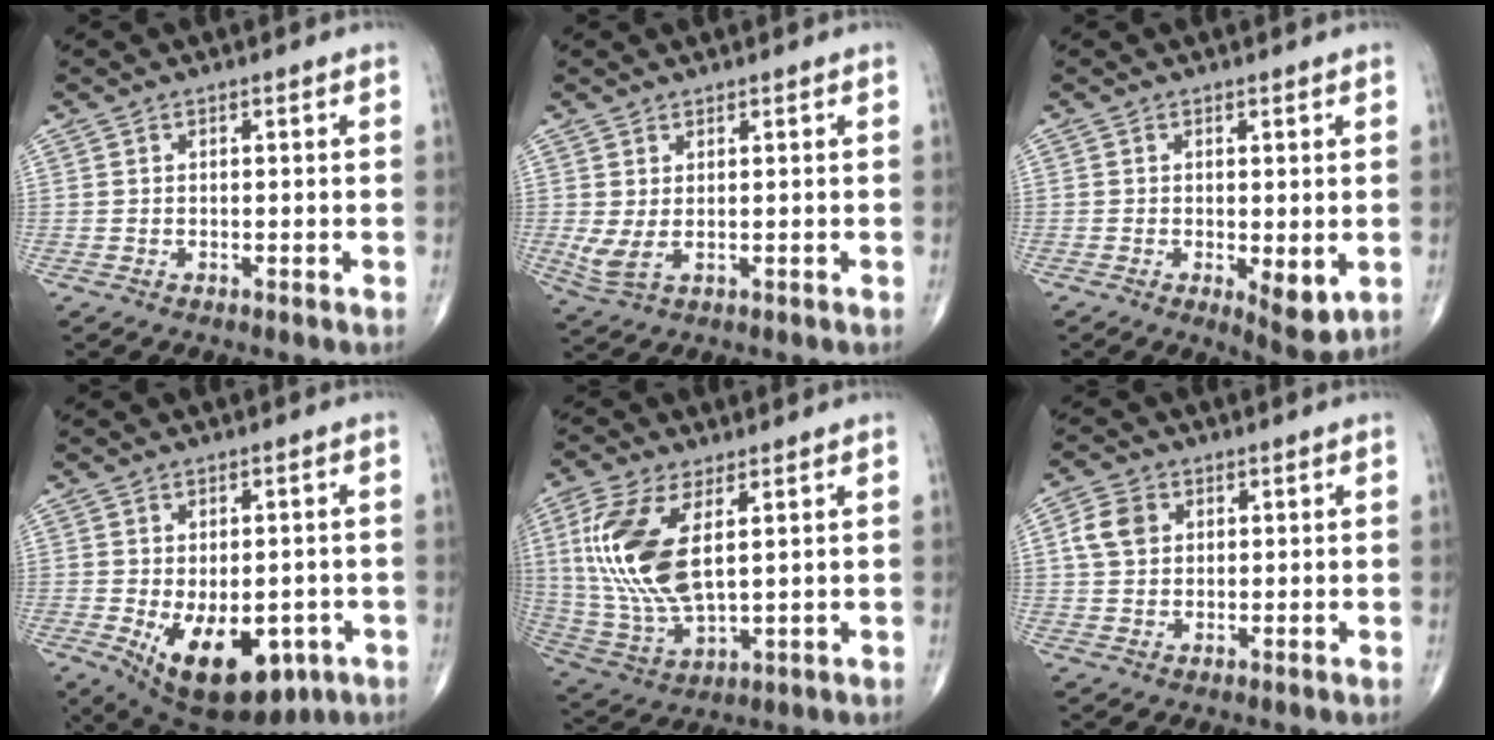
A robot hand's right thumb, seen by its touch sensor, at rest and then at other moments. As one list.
[{"total": 3.5, "force": [0.3, 1.3, 3.3], "torque": [-0.083, -0.001, 0.014]}, {"total": 5.2, "force": [-1.0, 1.9, 4.7], "torque": [-0.064, -0.016, -0.010]}, {"total": 16.1, "force": [-5.7, 9.0, 12.1], "torque": [-0.173, -0.004, -0.061]}, {"total": 16.2, "force": [3.8, 7.3, 14.0], "torque": [-0.309, -0.015, 0.086]}, {"total": 5.3, "force": [1.4, 4.2, 3.0], "torque": [-0.052, 0.004, 0.022]}]